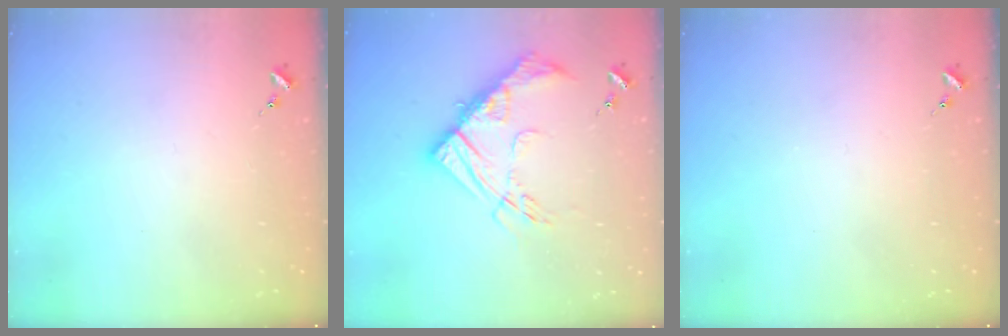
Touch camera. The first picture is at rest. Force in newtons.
{"total": 17.2, "press": 17.1, "slide": 1.6}
{"total": 0.0}